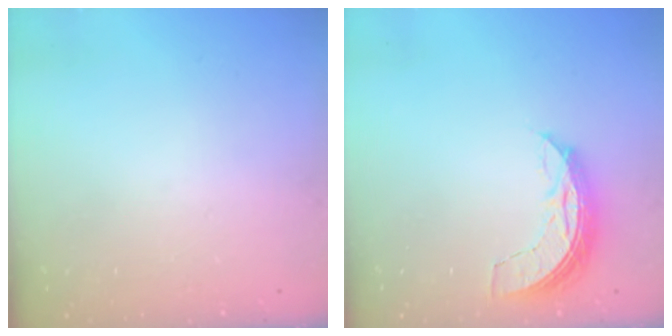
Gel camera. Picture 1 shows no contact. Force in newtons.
{"total": 6.9, "press": 6.9, "slide": 0.5}